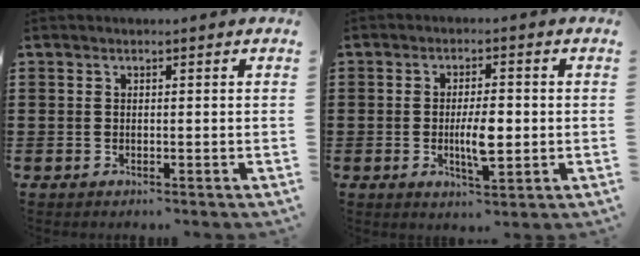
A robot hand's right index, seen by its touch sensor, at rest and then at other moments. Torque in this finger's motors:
{"motor_torque": [1.22, 0.28, 0.43, 0.10]}